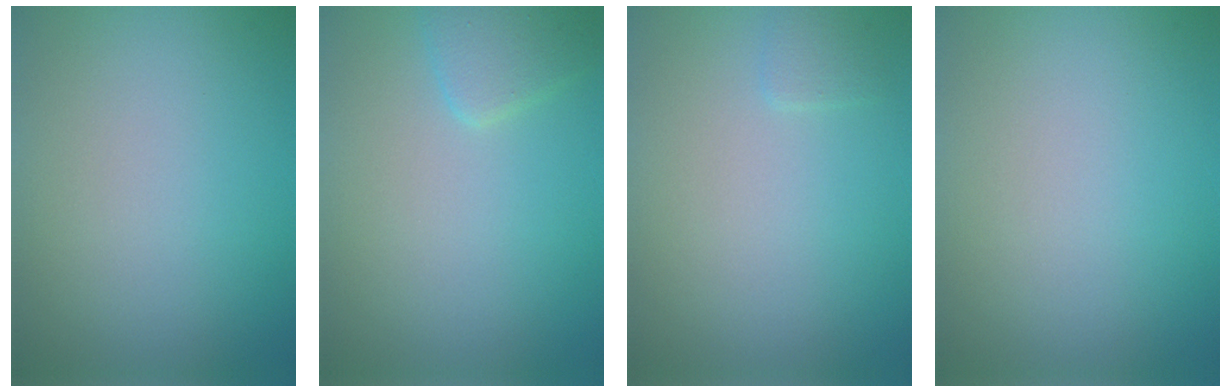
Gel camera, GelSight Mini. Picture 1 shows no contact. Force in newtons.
{"total": 1.9, "press": 1.9, "slide": 0.1}
{"total": 0.7, "press": 0.7, "slide": 0.1}
{"total": 0.0}